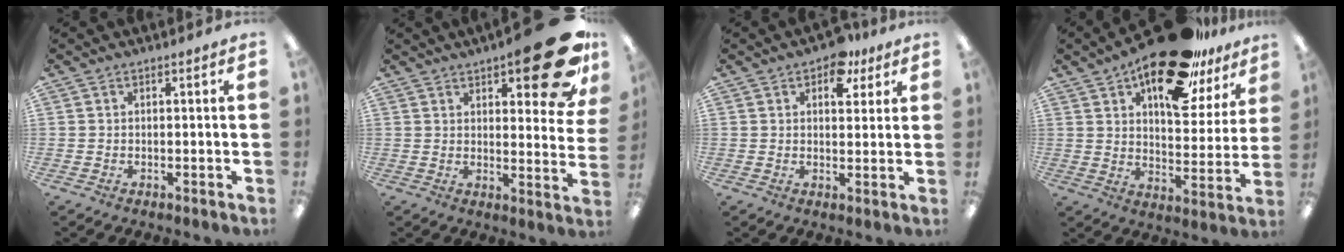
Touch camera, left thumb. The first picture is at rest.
{"total": 17.9, "force": [10.5, 6.2, 13.1], "torque": [-0.161, -0.068, 0.168]}
{"total": 7.8, "force": [4.7, 4.3, 4.4], "torque": [-0.042, -0.019, 0.077]}
{"total": 23.6, "force": [15.5, 10.3, 14.6], "torque": [-0.212, -0.086, 0.257]}